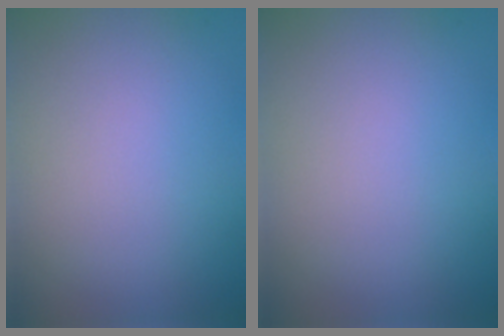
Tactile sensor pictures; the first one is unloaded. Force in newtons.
{"total": 0.0}